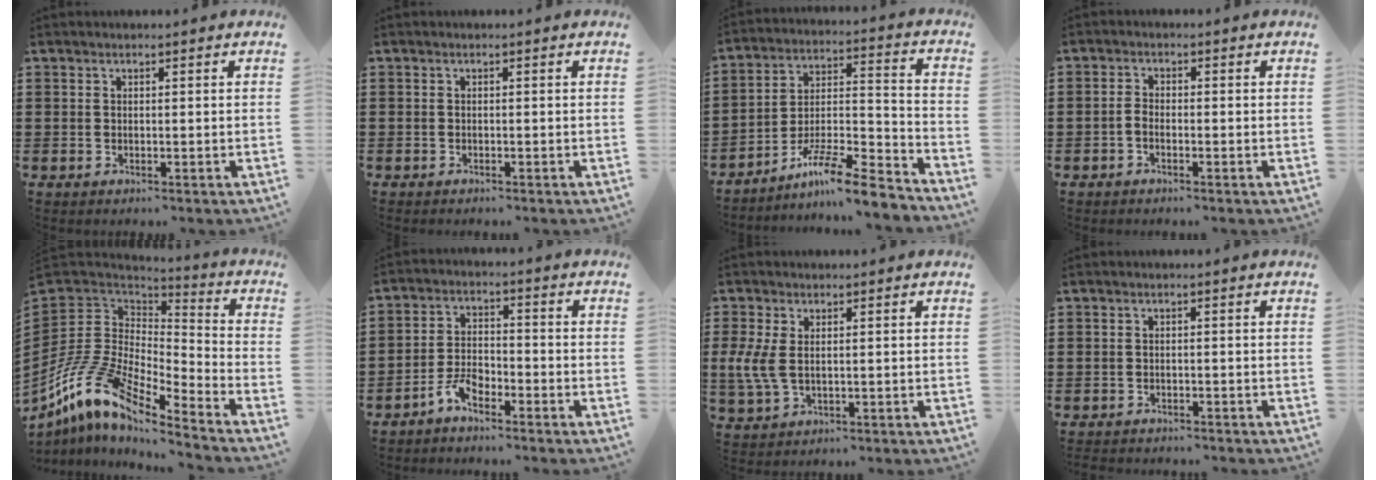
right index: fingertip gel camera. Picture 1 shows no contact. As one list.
[{"total": 0.5, "force": [-0.5, 0.0, 0.1], "torque": [-0.004, -0.003, -0.010]}, {"total": 10.4, "force": [-8.6, 1.0, 5.7], "torque": [-0.093, 0.012, -0.166]}, {"total": 1.6, "force": [-1.0, 0.6, 1.0], "torque": [-0.027, 0.000, -0.023]}, {"total": 12.2, "force": [-9.9, 4.1, 5.8], "torque": [-0.167, -0.008, -0.210]}, {"total": 4.6, "force": [-3.6, 1.6, 2.3], "torque": [-0.062, 0.005, -0.074]}, {"total": 4.5, "force": [-0.1, 2.3, 3.8], "torque": [-0.112, -0.007, -0.011]}, {"total": 1.2, "force": [-1.2, 0.1, 0.0], "torque": [-0.005, 0.001, -0.026]}]